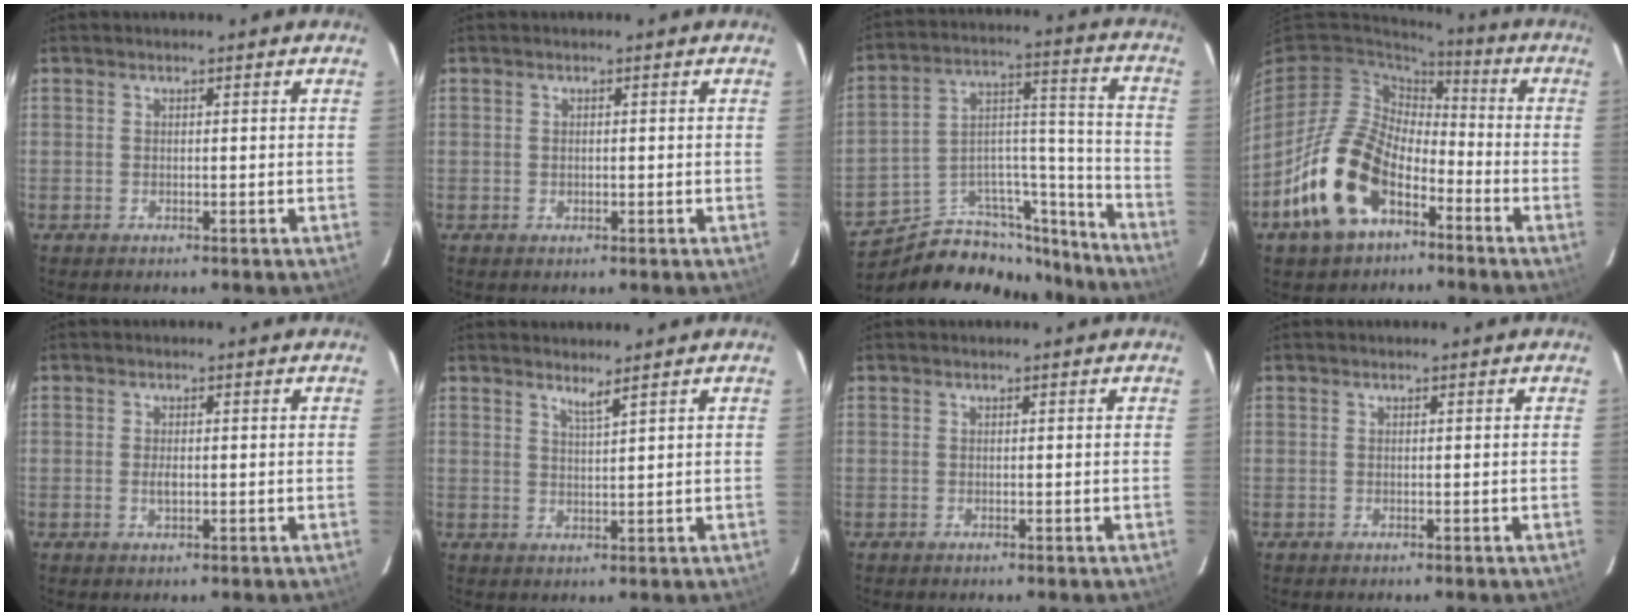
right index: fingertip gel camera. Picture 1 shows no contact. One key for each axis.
{"total": 0.7, "fx": 0.0, "fy": 0.6, "fz": 0.2, "tx": -0.003, "ty": 0.000, "tz": 0.001}
{"total": 20.4, "fx": -16.9, "fy": 9.4, "fz": 6.6, "tx": -0.107, "ty": 0.080, "tz": -0.242}
{"total": 17.8, "fx": -8.7, "fy": 10.9, "fz": 11.0, "tx": -0.237, "ty": 0.004, "tz": -0.150}
{"total": 1.6, "fx": -0.3, "fy": 0.8, "fz": 1.4, "tx": -0.025, "ty": -0.001, "tz": -0.005}
{"total": 2.1, "fx": 1.7, "fy": -0.4, "fz": 1.2, "tx": -0.022, "ty": -0.007, "tz": 0.028}
{"total": 0.0}
{"total": 0.0}